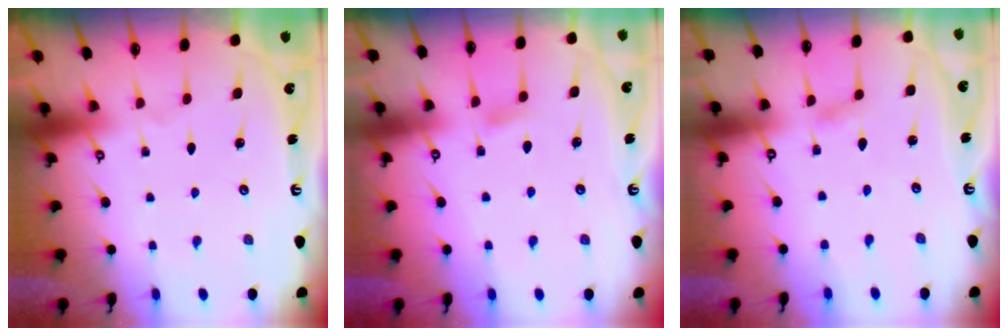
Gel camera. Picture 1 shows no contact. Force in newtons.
{"total": 5.2, "press": 5.1, "slide": 0.6}
{"total": 2.0, "press": 2.0, "slide": 0.2}